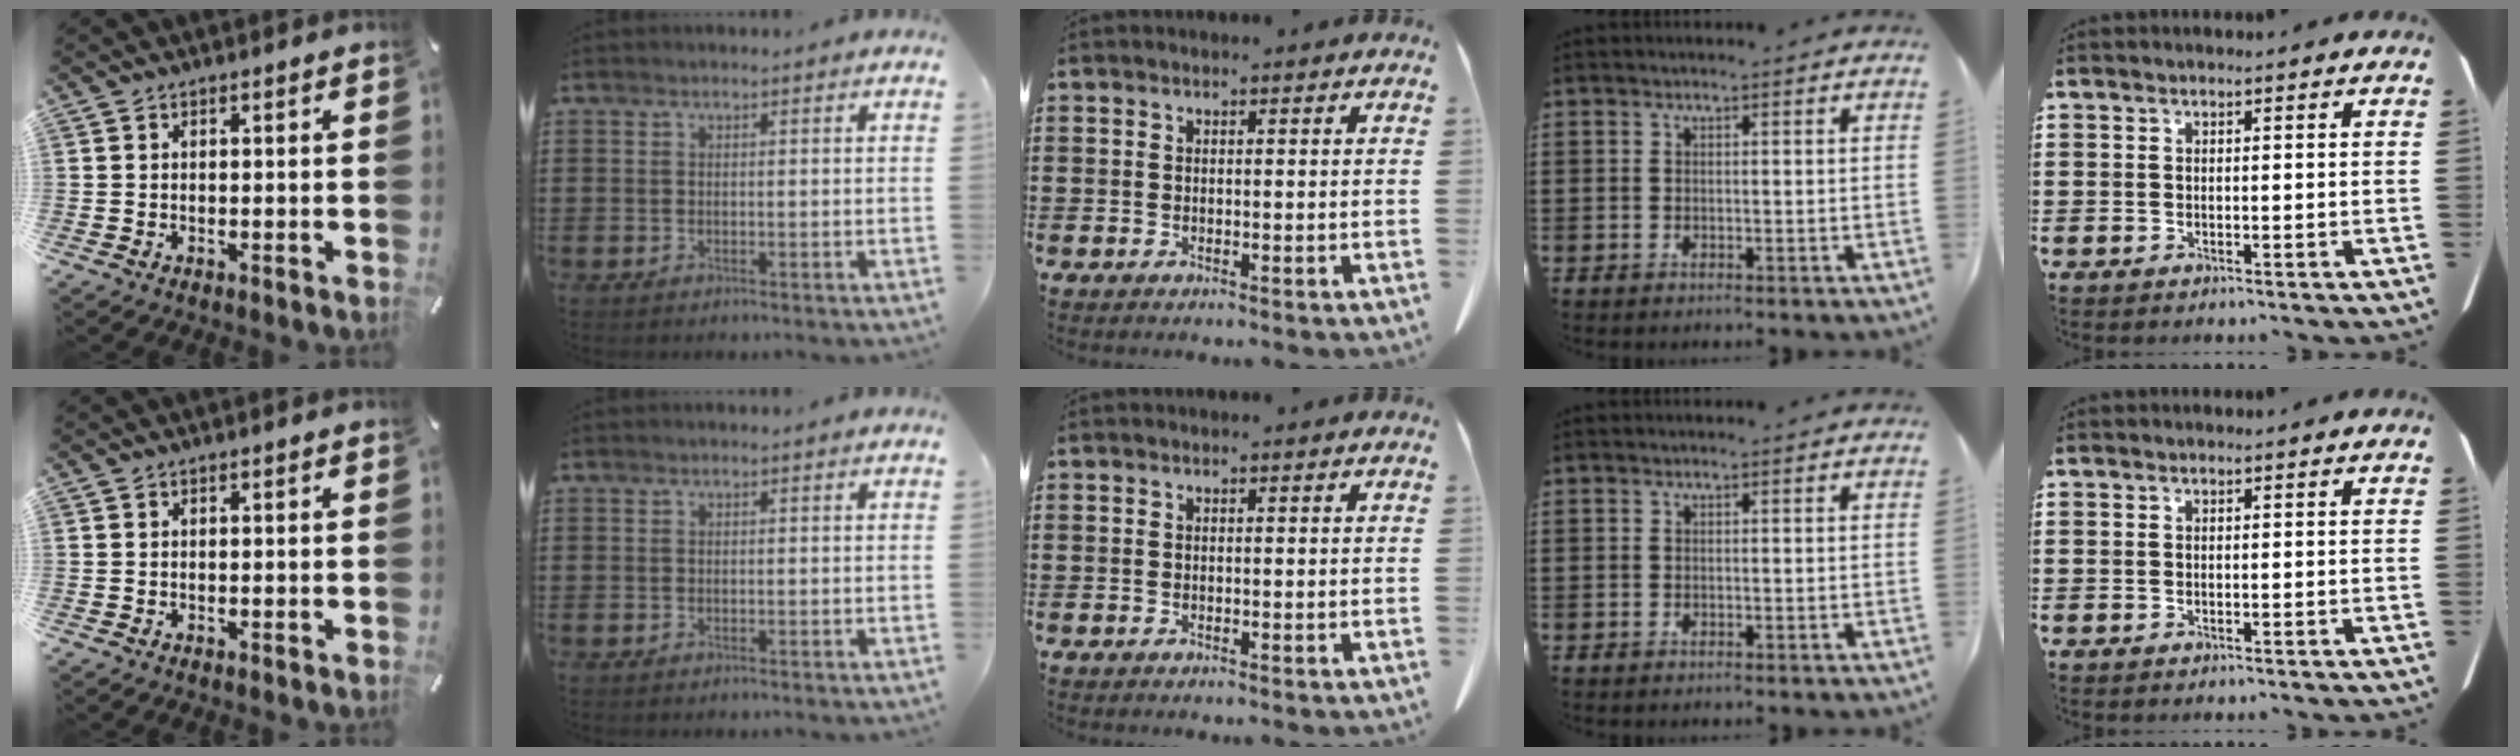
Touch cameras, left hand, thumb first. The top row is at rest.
{}